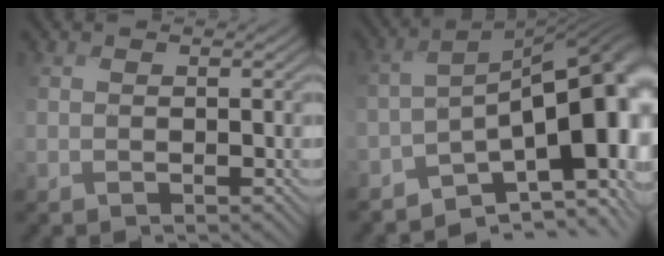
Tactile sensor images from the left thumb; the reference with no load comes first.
{"total": 14.3, "force": [-5.6, 5.8, 11.7], "torque": [-0.155, -0.011, -0.089]}